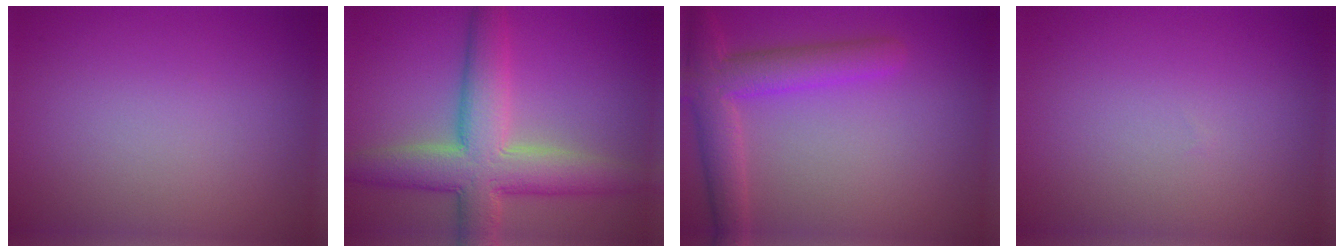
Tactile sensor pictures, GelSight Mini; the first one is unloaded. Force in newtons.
{"total": 8.1, "press": 8.0, "slide": 0.7}
{"total": 5.3, "press": 5.2, "slide": 0.4}
{"total": 0.0}